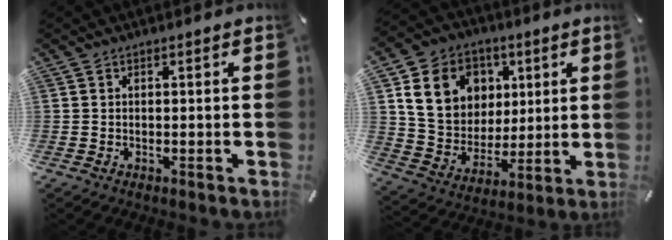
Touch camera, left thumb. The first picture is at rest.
{"total": 15.9, "force": [5.2, 13.7, 6.2], "torque": [-0.111, -0.008, 0.107]}